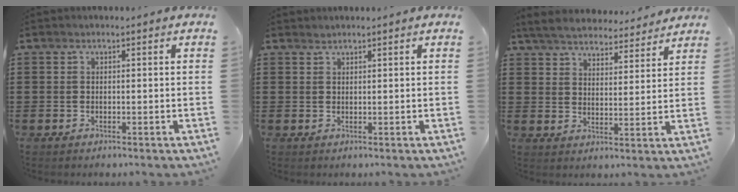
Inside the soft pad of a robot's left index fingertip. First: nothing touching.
{"total": 0.8, "force": [0.8, -0.1, 0.1], "torque": [-0.004, -0.003, 0.016]}
{"total": 5.3, "force": [5.2, 0.5, 0.9], "torque": [-0.043, -0.027, 0.089]}